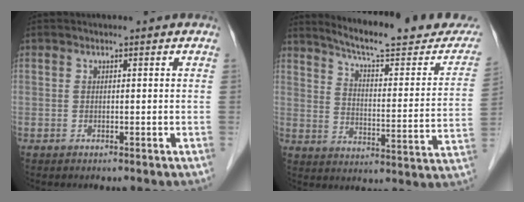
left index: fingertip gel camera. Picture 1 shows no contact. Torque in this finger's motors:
{"motor_torque": [-0.50, -0.56, 0.26, 0.06]}